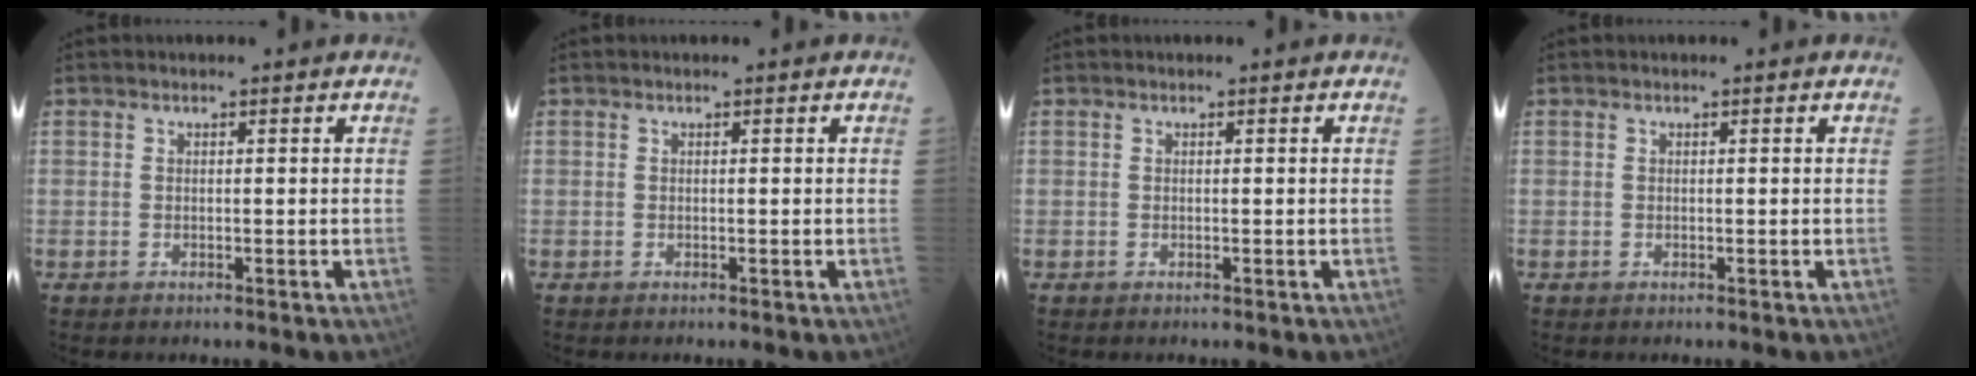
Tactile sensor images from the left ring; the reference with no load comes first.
{"total": 0.0}
{"total": 0.0}
{"total": 0.0}